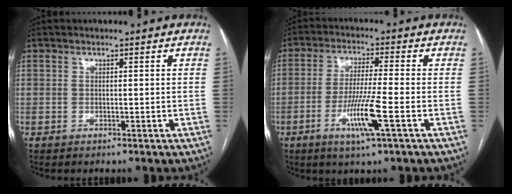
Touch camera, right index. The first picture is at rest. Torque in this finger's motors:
{"motor_torque": [2.13, 0.00, 0.74, 0.21]}